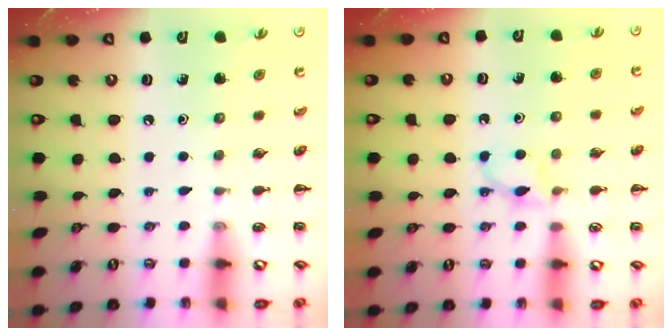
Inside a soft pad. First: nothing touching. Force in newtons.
{"total": 4.1, "press": 3.9, "slide": 1.3}